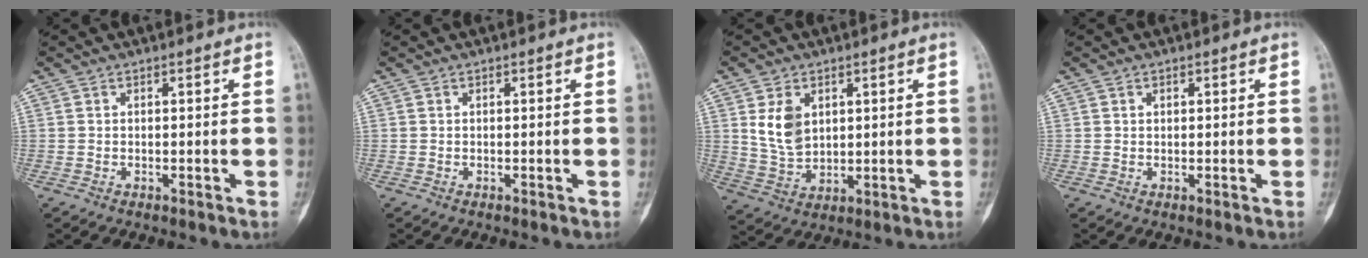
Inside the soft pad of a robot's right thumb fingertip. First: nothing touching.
{"total": 0.0}
{"total": 7.6, "force": [2.5, 5.3, 4.8], "torque": [-0.070, -0.016, 0.059]}
{"total": 0.6, "force": [0.3, 0.4, 0.4], "torque": [-0.002, 0.000, 0.004]}